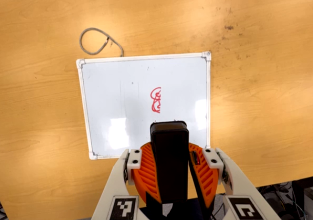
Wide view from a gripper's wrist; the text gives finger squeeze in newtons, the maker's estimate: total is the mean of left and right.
{"total": 10.6, "left": 10.3, "right": 10.9}